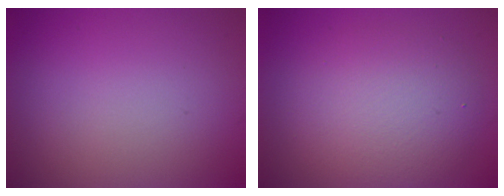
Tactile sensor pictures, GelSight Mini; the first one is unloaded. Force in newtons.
{"total": 5.5, "press": 5.5, "slide": 0.6}